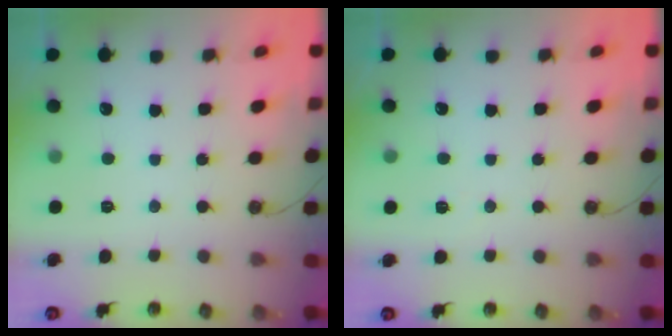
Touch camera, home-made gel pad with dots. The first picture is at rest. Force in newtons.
{"total": 2.5, "press": 2.2, "slide": 1.1}